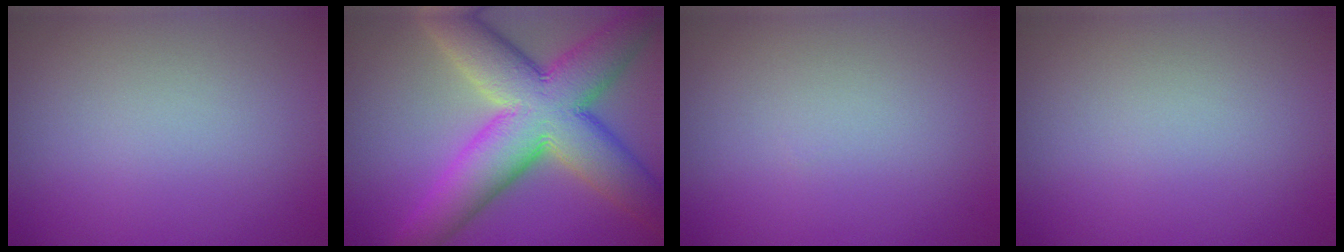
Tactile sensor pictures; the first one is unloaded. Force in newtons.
{"total": 12.6, "press": 12.6, "slide": 0.4}
{"total": 0.0}
{"total": 0.0}